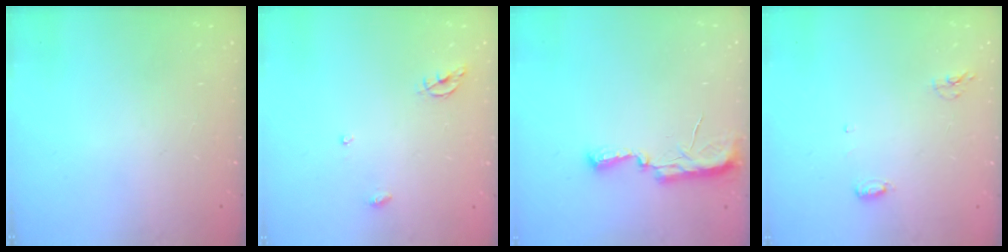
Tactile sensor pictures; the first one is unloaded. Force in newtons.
{"total": 5.5, "press": 5.5, "slide": 0.6}
{"total": 7.7, "press": 7.6, "slide": 1.0}
{"total": 5.4, "press": 5.3, "slide": 1.1}